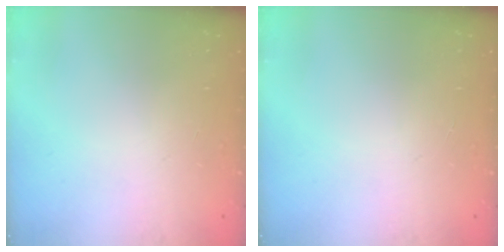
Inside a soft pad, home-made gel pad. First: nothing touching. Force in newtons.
{"total": 0.0}